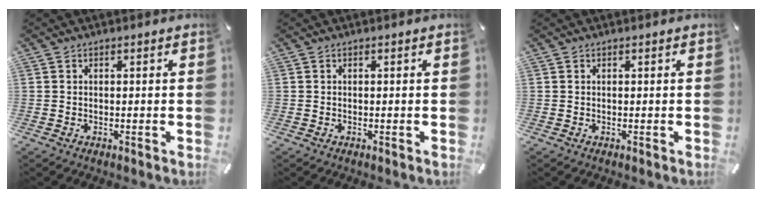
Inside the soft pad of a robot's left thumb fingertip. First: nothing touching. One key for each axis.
{"total": 0.0}
{"total": 0.0}